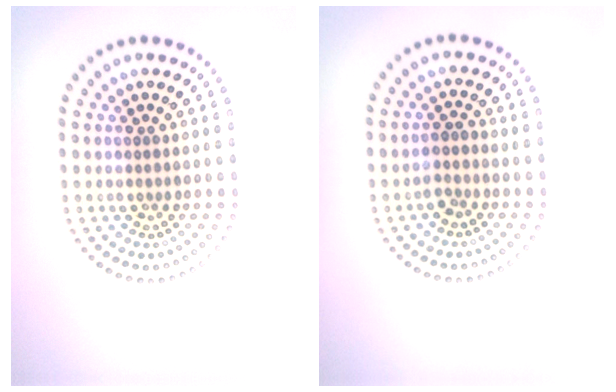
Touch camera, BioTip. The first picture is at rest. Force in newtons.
{"total": 1.5, "press": 1.3, "slide": 0.7}